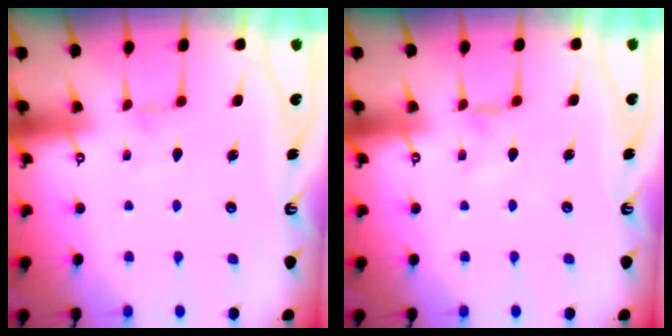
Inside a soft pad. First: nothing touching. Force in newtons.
{"total": 1.4, "press": 1.3, "slide": 0.3}